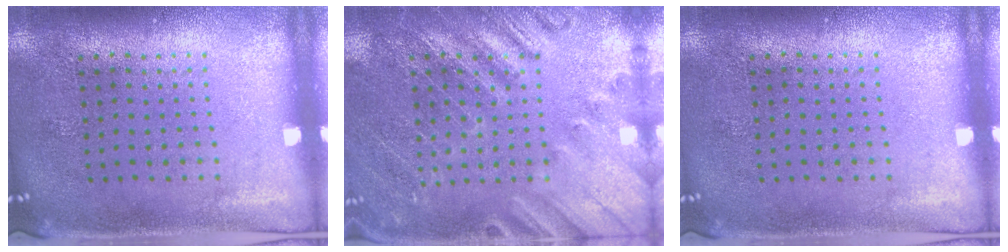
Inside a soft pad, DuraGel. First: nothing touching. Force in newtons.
{"total": 2.5, "press": 2.5, "slide": 0.2}
{"total": 0.0}